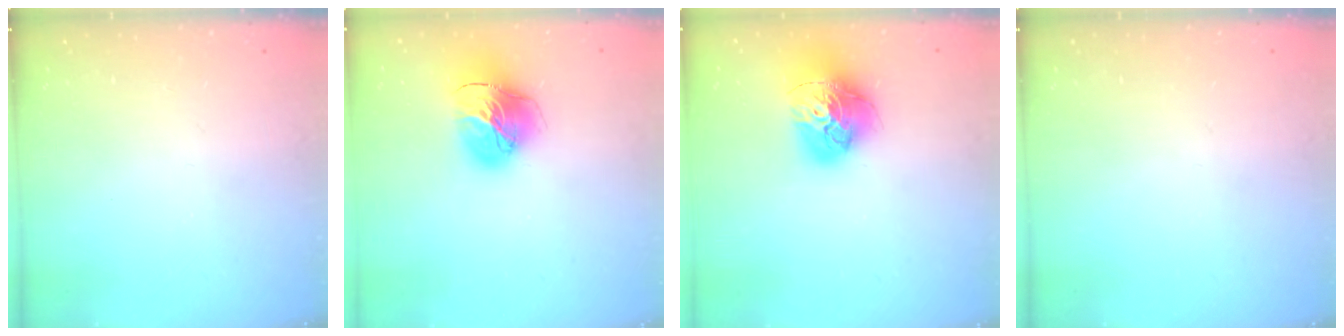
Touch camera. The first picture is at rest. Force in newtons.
{"total": 16.2, "press": 16.1, "slide": 1.6}
{"total": 17.4, "press": 17.3, "slide": 1.8}
{"total": 0.0}